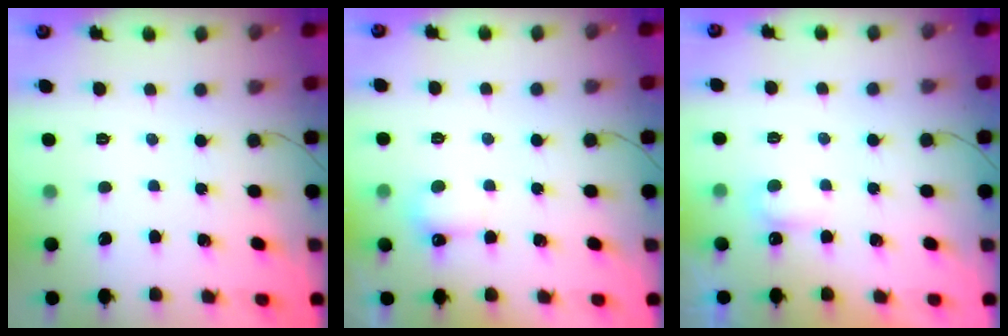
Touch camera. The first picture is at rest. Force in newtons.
{"total": 3.6, "press": 3.5, "slide": 1.0}
{"total": 3.7, "press": 3.5, "slide": 1.3}